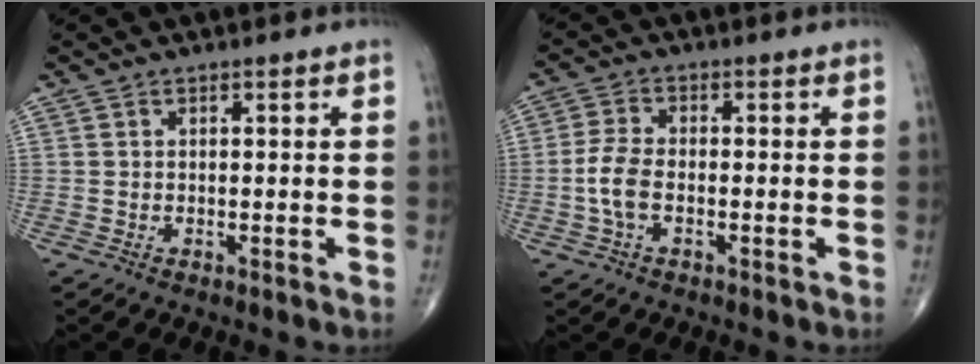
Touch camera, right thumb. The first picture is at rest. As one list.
[{"total": 5.1, "force": [-1.3, 2.7, 4.2], "torque": [-0.097, 0.016, -0.029]}]